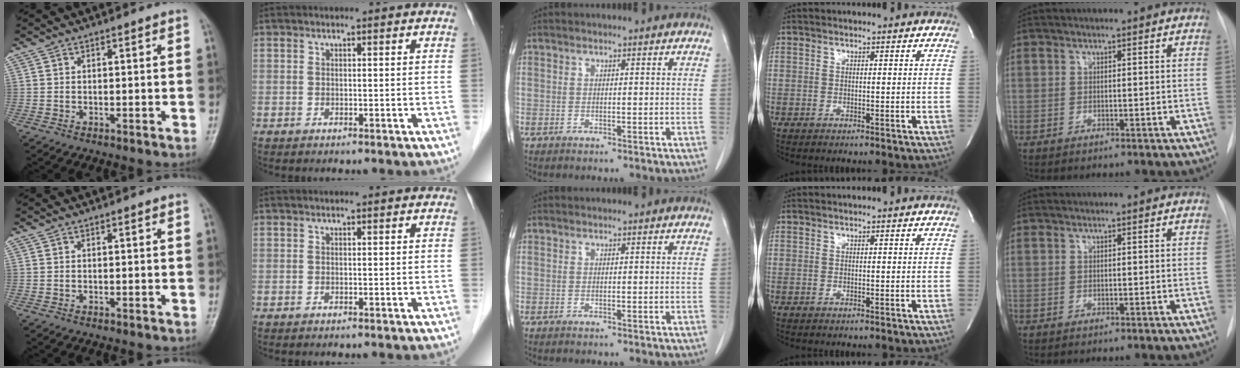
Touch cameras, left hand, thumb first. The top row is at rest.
{}